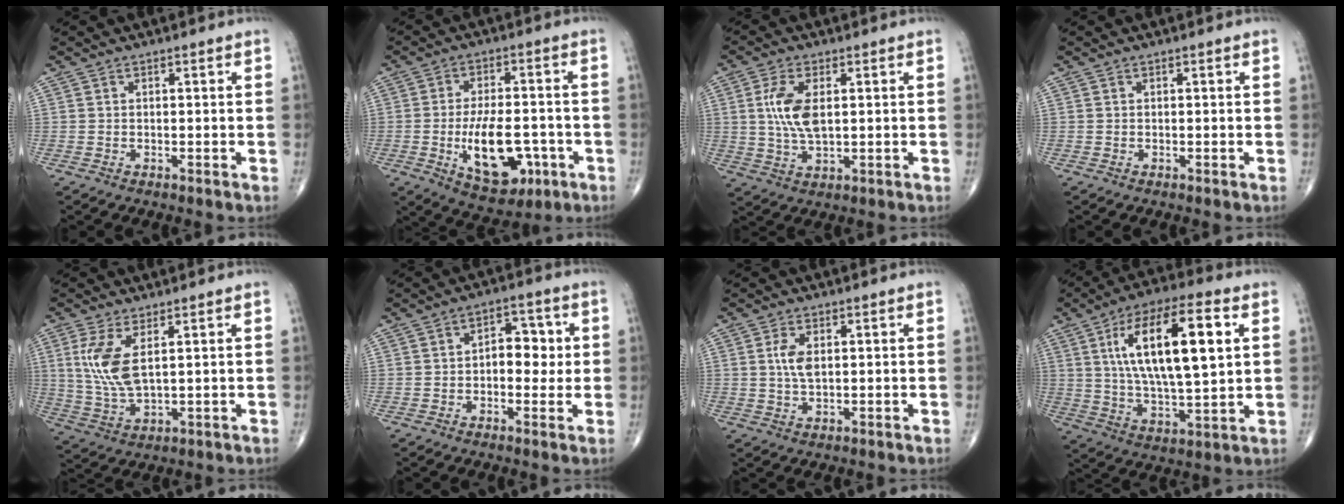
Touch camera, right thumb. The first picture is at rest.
{"total": 14.1, "force": [-4.0, 7.3, 11.4], "torque": [-0.164, 0.012, -0.051]}
{"total": 8.1, "force": [1.4, 3.8, 7.0], "torque": [-0.148, -0.006, 0.030]}
{"total": 0.0}
{"total": 8.8, "force": [2.6, 3.5, 7.7], "torque": [-0.173, -0.015, 0.062]}
{"total": 7.0, "force": [0.2, 4.4, 5.4], "torque": [-0.041, 0.013, -0.002]}
{"total": 4.0, "force": [0.8, 1.9, 3.4], "torque": [-0.074, -0.003, 0.018]}
{"total": 20.8, "force": [5.7, 7.2, 18.7], "torque": [-0.317, -0.004, 0.097]}